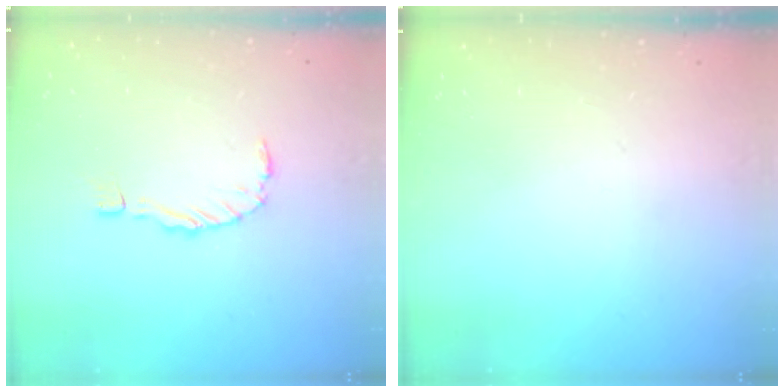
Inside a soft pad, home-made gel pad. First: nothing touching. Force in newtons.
{"total": 0.0}